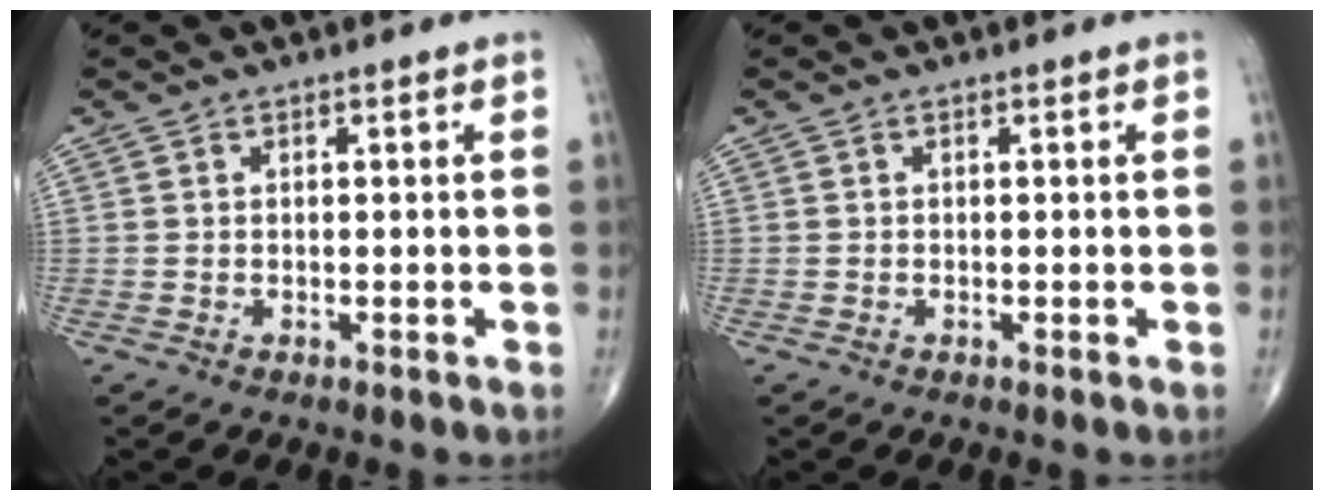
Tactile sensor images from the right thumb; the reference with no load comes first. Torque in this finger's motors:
{"motor_torque": [0.15, -0.06, 0.05, 0.13, 0.01]}